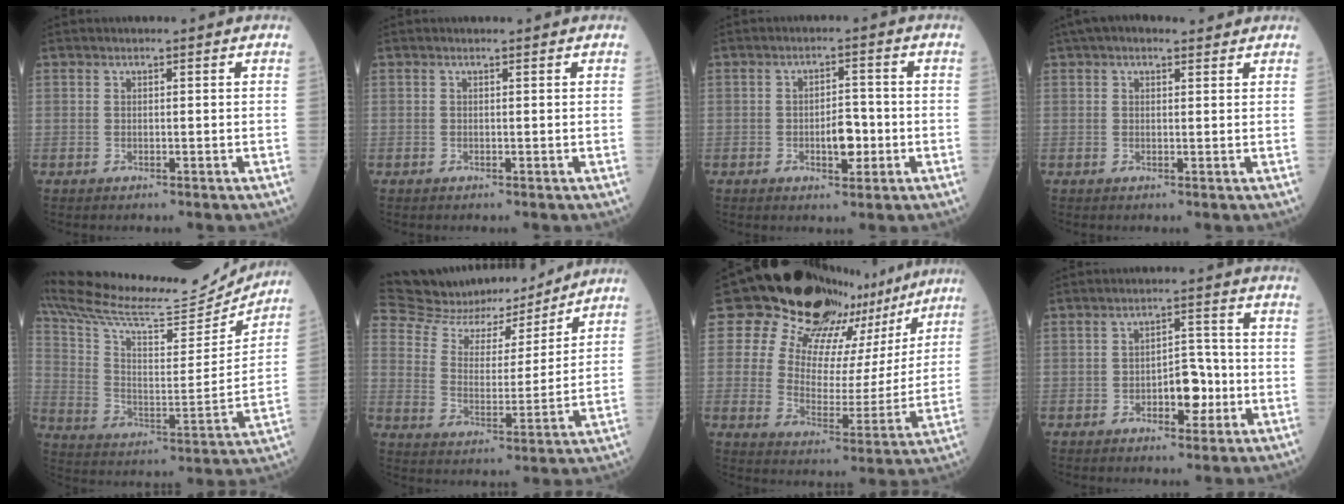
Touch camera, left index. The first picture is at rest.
{"total": 0.0}
{"total": 4.2, "force": [-1.3, 1.8, 3.5], "torque": [-0.048, 0.000, -0.020]}
{"total": 6.0, "force": [4.7, 2.3, 3.0], "torque": [-0.045, 0.037, 0.075]}
{"total": 24.5, "force": [23.1, 2.9, 7.7], "torque": [-0.151, -0.042, 0.346]}
{"total": 16.6, "force": [15.5, 4.2, 4.3], "torque": [-0.081, -0.001, 0.243]}
{"total": 22.6, "force": [17.6, 11.8, 7.7], "torque": [-0.111, 0.000, 0.226]}
{"total": 5.3, "force": [-1.9, 2.6, 4.2], "torque": [-0.056, 0.007, -0.030]}